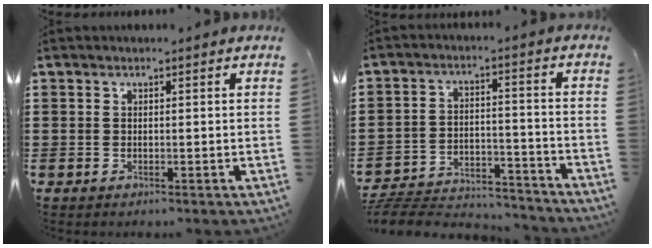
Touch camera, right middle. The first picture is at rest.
{"total": 6.3, "force": [-6.1, 1.0, 1.2], "torque": [-0.030, 0.007, -0.123]}